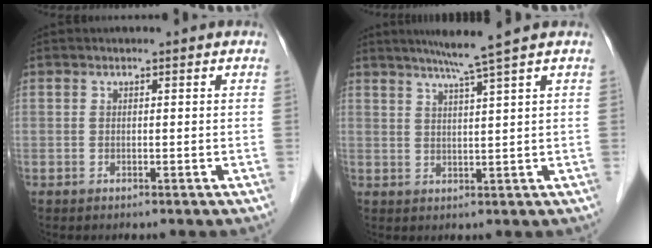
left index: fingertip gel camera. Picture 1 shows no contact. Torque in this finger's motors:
{"motor_torque": [-1.04, -1.03, -0.16, 0.00]}